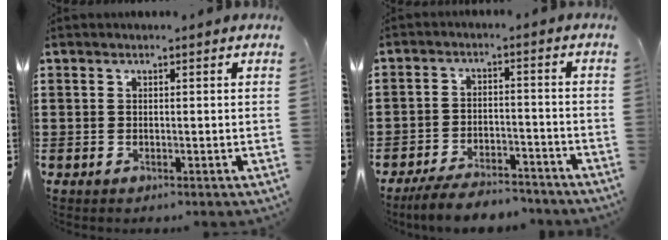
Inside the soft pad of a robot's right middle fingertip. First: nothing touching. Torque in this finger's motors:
{"motor_torque": [0.03, 0.16, -0.07, -0.21]}